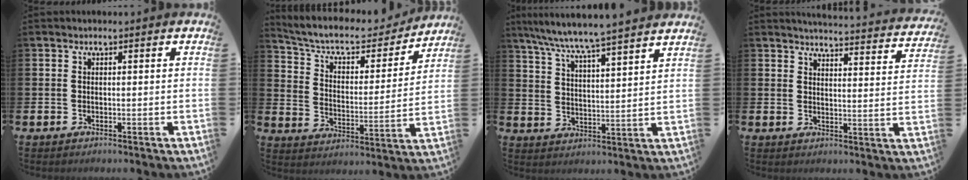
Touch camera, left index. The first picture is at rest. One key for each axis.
{"total": 8.2, "fx": 7.4, "fy": 2.5, "fz": 2.8, "tx": -0.083, "ty": -0.053, "tz": 0.123}
{"total": 7.2, "fx": 6.9, "fy": -0.6, "fz": 1.9, "tx": -0.065, "ty": -0.049, "tz": 0.118}
{"total": 4.4, "fx": 4.3, "fy": -0.1, "fz": 0.5, "tx": -0.010, "ty": -0.041, "tz": 0.072}